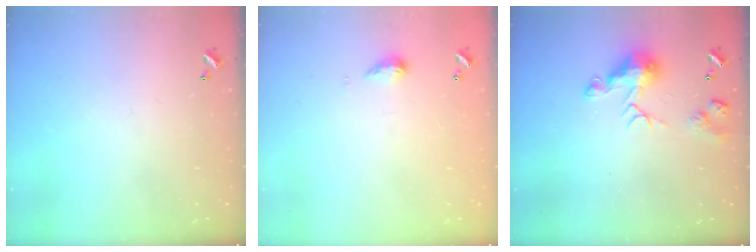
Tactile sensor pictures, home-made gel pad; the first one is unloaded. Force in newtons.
{"total": 4.7, "press": 4.6, "slide": 0.4}
{"total": 8.2, "press": 8.1, "slide": 0.9}